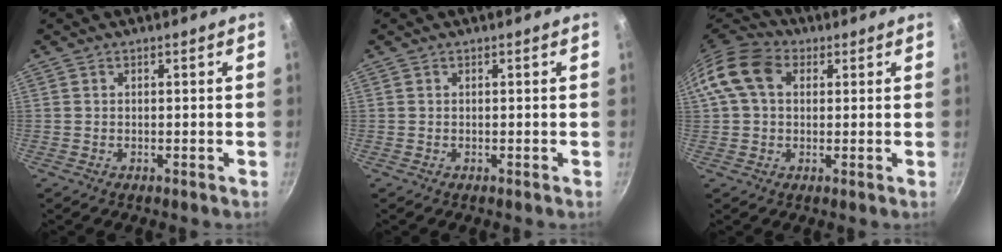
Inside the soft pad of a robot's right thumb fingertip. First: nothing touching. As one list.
[{"total": 0.0}, {"total": 11.1, "force": [2.9, 8.1, 7.1], "torque": [-0.117, 0.020, 0.034]}]